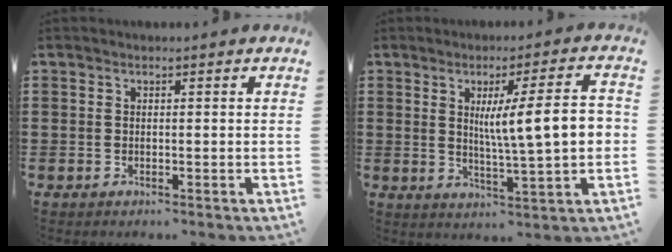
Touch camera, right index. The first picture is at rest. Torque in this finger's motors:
{"motor_torque": [1.32, -0.31, 0.53, 0.21]}